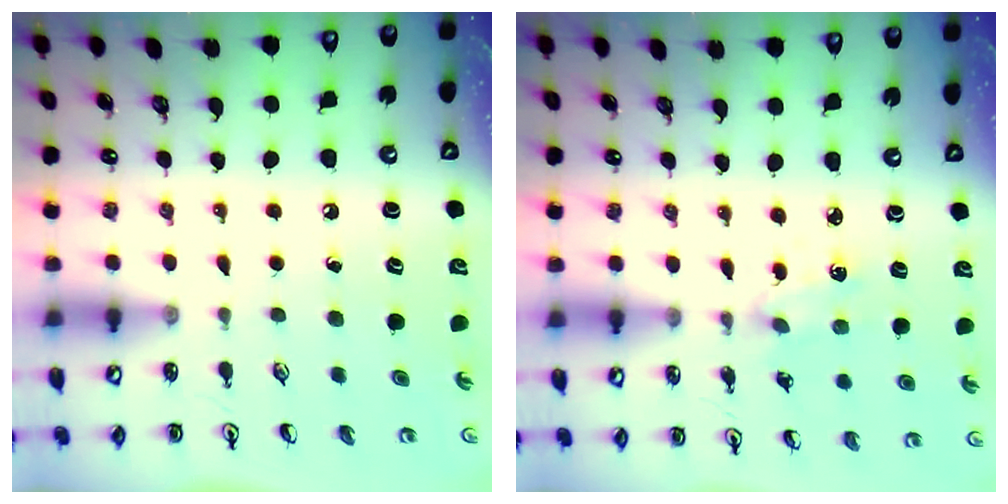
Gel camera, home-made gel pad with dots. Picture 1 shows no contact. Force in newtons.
{"total": 2.7, "press": 2.7, "slide": 0.3}